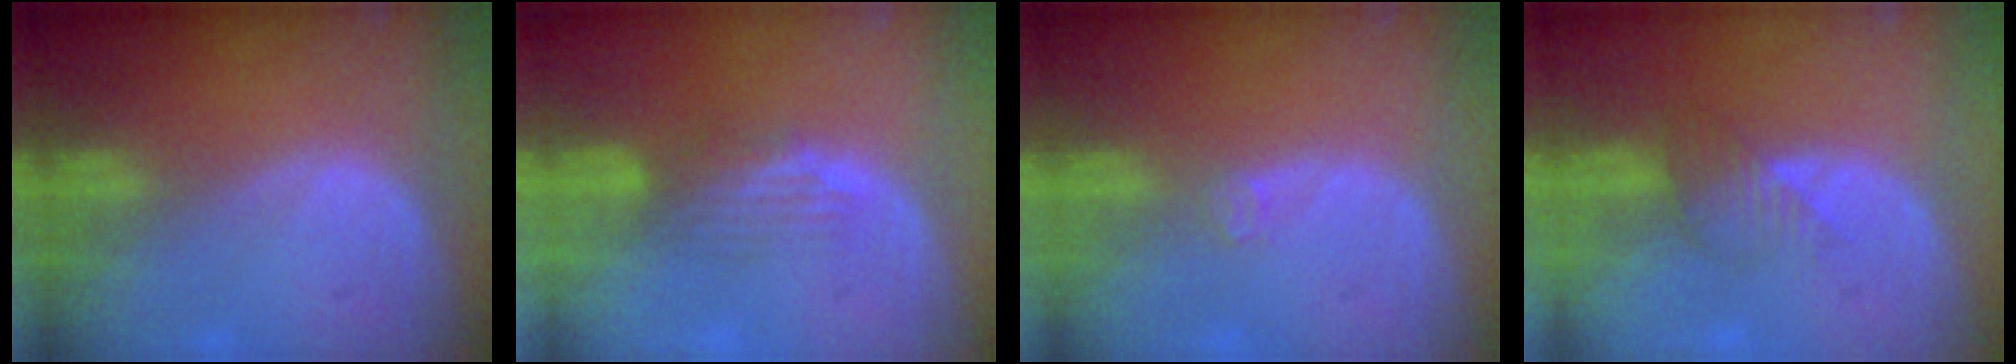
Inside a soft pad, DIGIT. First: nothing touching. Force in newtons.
{"total": 3.3, "press": 3.0, "slide": 1.3}
{"total": 1.5, "press": 1.2, "slide": 0.9}
{"total": 3.5, "press": 3.1, "slide": 1.6}